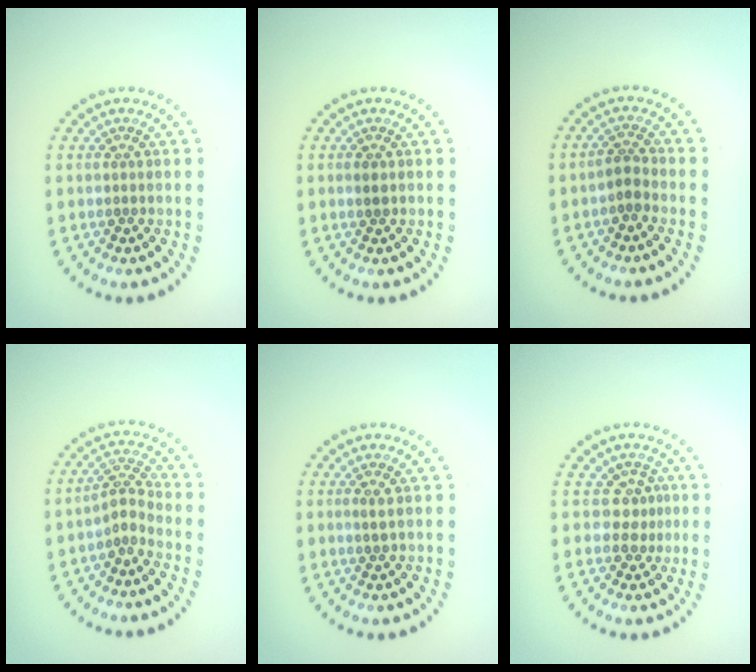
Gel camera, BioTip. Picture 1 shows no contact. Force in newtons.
{"total": 0.7, "press": 0.7, "slide": 0.1}
{"total": 1.6, "press": 1.2, "slide": 1.0}
{"total": 2.1, "press": 1.4, "slide": 1.6}
{"total": 0.9, "press": 0.8, "slide": 0.3}
{"total": 2.1, "press": 1.4, "slide": 1.6}